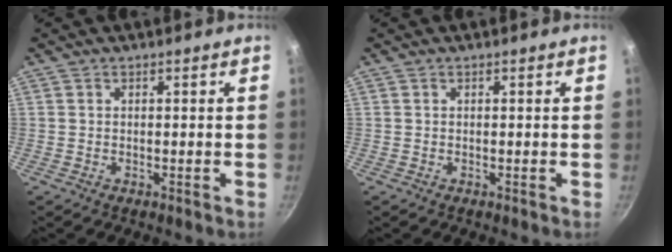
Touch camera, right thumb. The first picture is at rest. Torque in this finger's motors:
{"motor_torque": [0.00, 0.00, 0.02, -0.10, 0.00]}